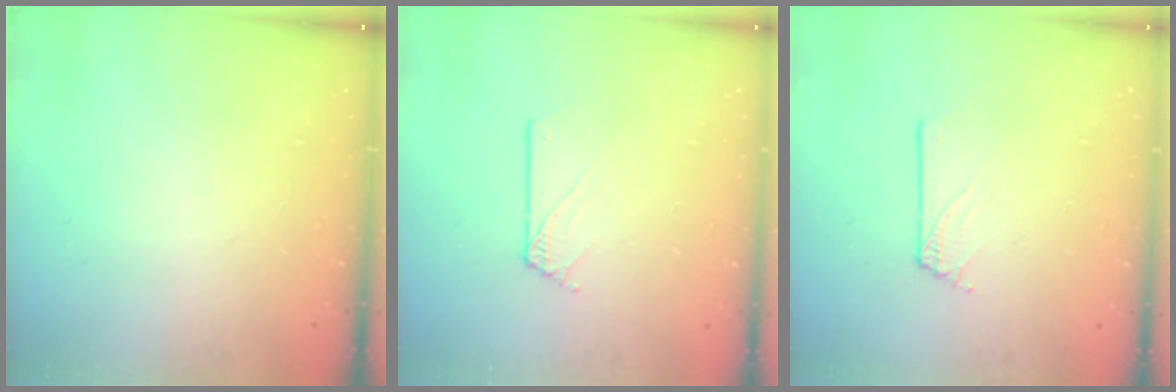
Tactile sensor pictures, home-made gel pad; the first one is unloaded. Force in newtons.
{"total": 1.4, "press": 1.4, "slide": 0.2}
{"total": 1.0, "press": 1.0, "slide": 0.1}